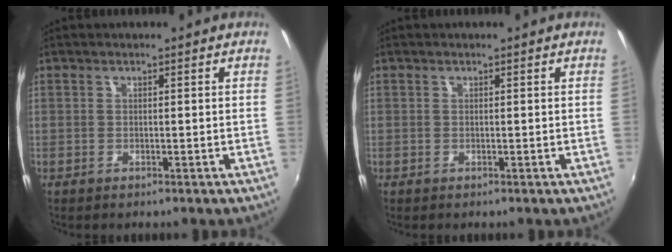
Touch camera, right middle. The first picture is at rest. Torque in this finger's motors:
{"motor_torque": [-0.02, -0.02, 0.00, 0.00]}